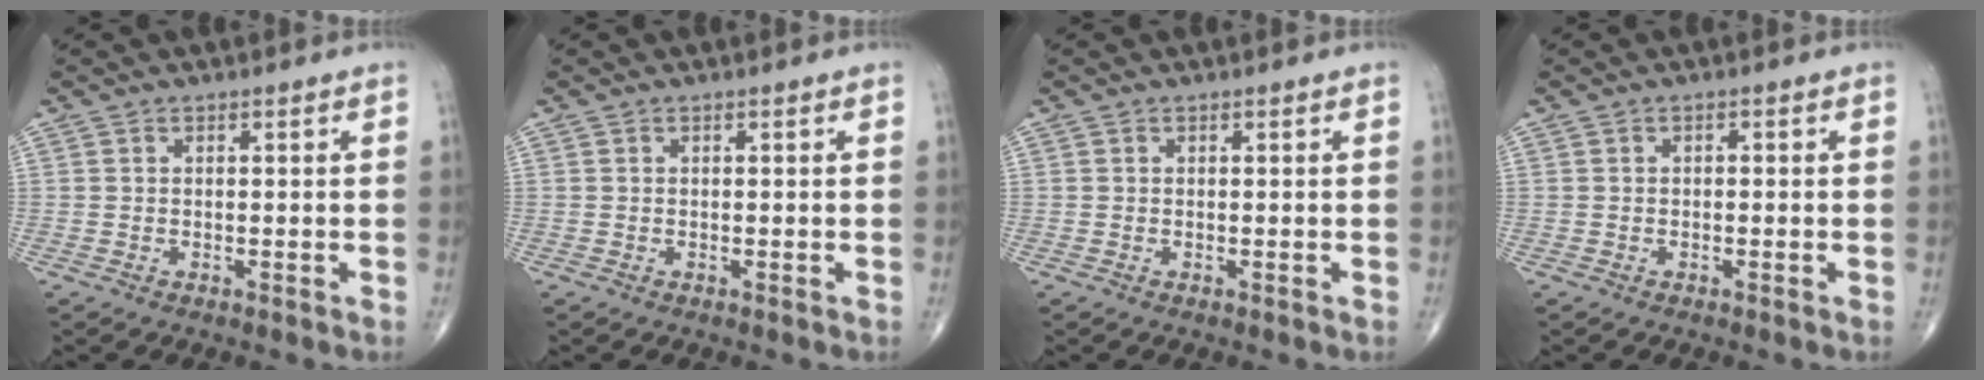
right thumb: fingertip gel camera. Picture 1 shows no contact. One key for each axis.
{"total": 0.0}
{"total": 0.0}
{"total": 0.5, "fx": -0.1, "fy": 0.3, "fz": 0.4, "tx": -0.001, "ty": 0.002, "tz": -0.005}